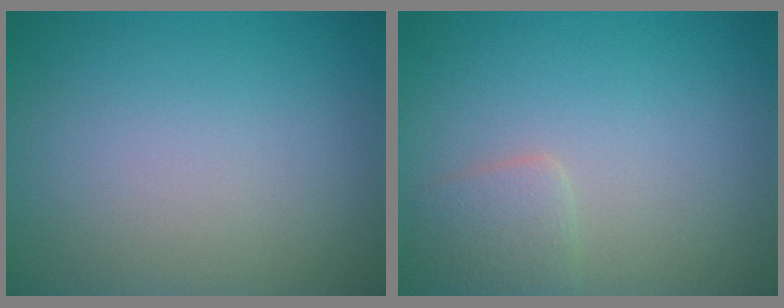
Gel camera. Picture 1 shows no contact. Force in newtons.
{"total": 1.9, "press": 1.9, "slide": 0.1}